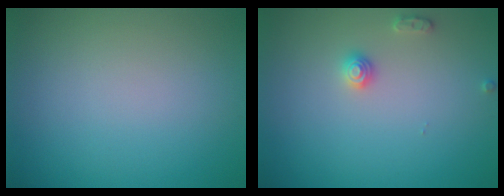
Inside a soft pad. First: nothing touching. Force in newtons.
{"total": 1.4, "press": 1.4, "slide": 0.1}